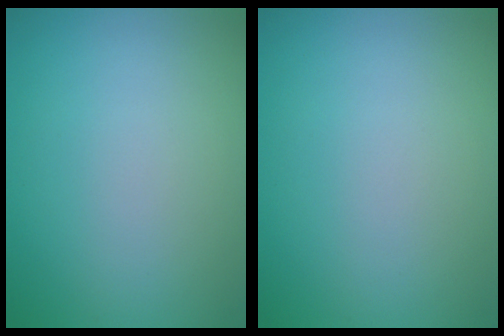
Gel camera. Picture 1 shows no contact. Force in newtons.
{"total": 0.0}